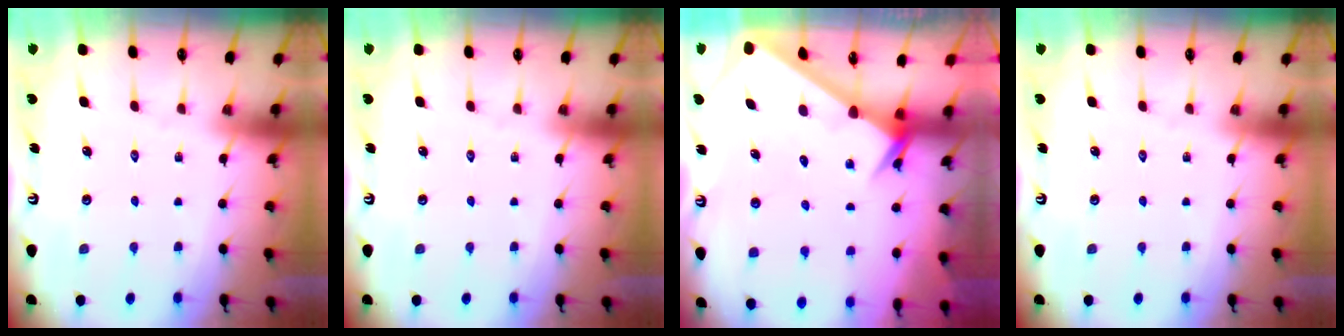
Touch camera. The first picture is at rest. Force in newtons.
{"total": 0.0}
{"total": 2.7, "press": 2.7, "slide": 0.2}
{"total": 0.0}